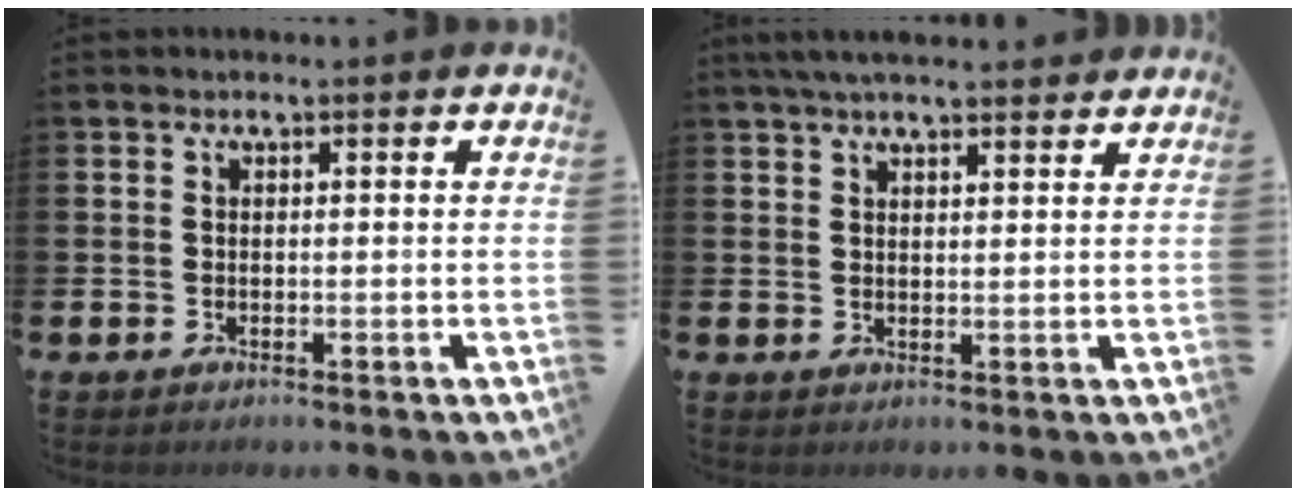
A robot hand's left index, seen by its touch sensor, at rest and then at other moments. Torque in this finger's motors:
{"motor_torque": [1.10, -1.04, 0.68, 0.20]}